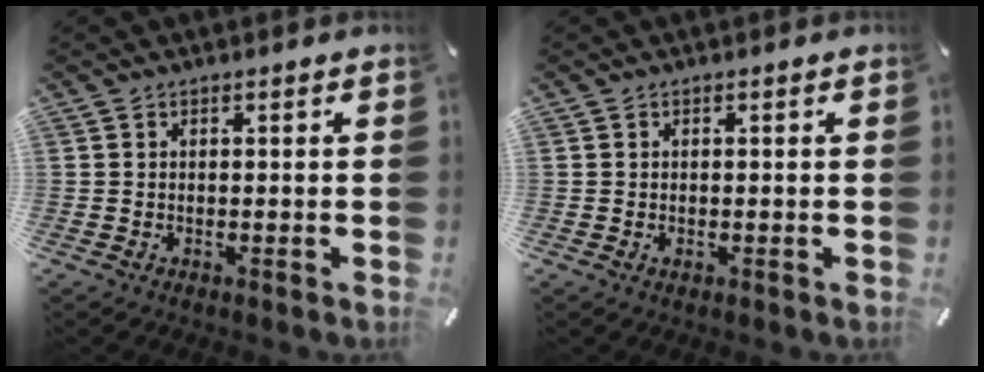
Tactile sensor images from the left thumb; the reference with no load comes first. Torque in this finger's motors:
{"motor_torque": [0.02, 0.03, 0.13, -0.09, -0.02]}